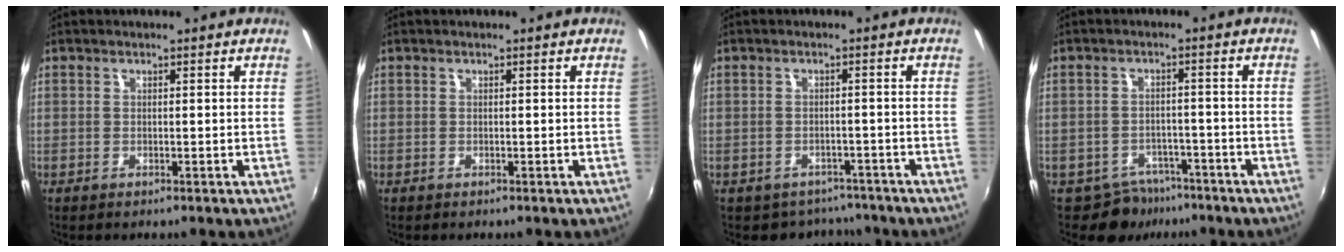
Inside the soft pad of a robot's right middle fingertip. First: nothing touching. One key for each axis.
{"total": 0.0}
{"total": 5.7, "fx": -4.6, "fy": 3.3, "fz": 0.8, "tx": -0.022, "ty": 0.006, "tz": -0.057}
{"total": 5.3, "fx": -4.1, "fy": 3.4, "fz": 0.3, "tx": -0.010, "ty": 0.016, "tz": -0.057}